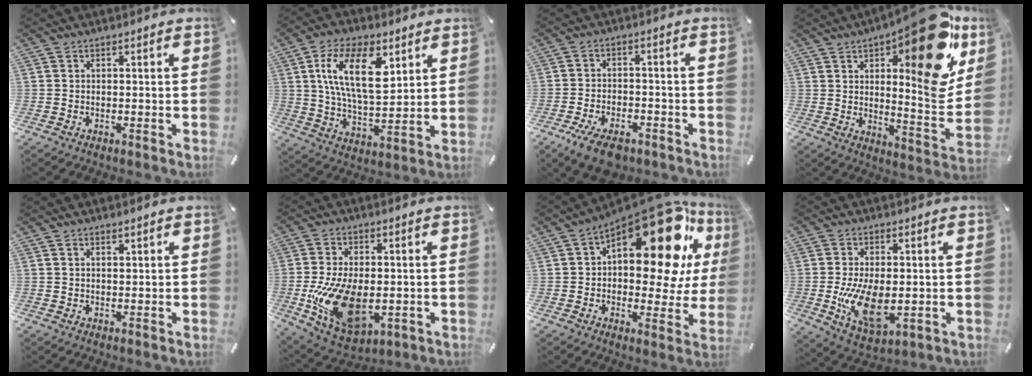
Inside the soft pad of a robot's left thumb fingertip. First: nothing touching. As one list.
[{"total": 16.5, "force": [6.5, 8.3, 12.7], "torque": [-0.241, -0.004, 0.110]}, {"total": 6.9, "force": [-4.5, 3.4, 3.9], "torque": [-0.077, 0.020, -0.081]}, {"total": 23.6, "force": [12.2, 8.0, 18.5], "torque": [-0.224, -0.100, 0.189]}, {"total": 1.1, "force": [0.8, 0.5, 0.4], "torque": [-0.008, 0.000, 0.015]}, {"total": 17.8, "force": [-2.8, 10.7, 14.0], "torque": [-0.292, -0.009, -0.037]}, {"total": 25.4, "force": [12.2, 12.0, 18.8], "torque": [-0.241, -0.098, 0.203]}, {"total": 13.2, "force": [-1.1, 7.3, 10.9], "torque": [-0.220, -0.021, -0.015]}]